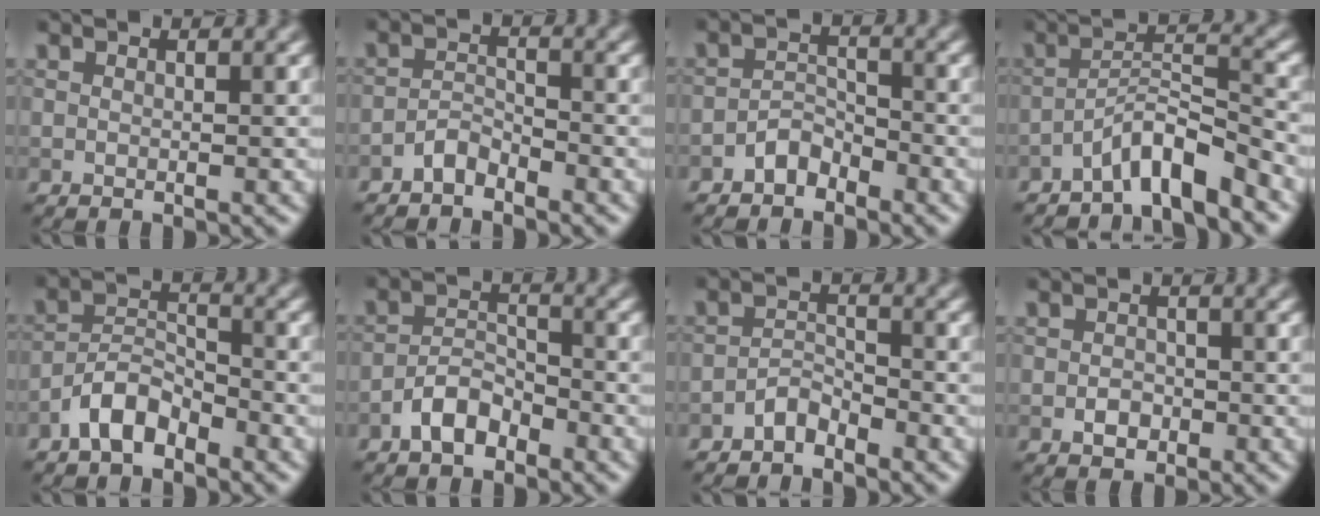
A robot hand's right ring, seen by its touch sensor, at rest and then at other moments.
{"total": 1.8, "force": [-1.6, 0.6, 0.6], "torque": [-0.010, 0.009, -0.035]}
{"total": 2.2, "force": [-1.7, 1.1, 0.8], "torque": [-0.010, 0.011, -0.035]}
{"total": 4.8, "force": [-3.7, 0.7, 3.1], "torque": [-0.048, 0.012, -0.072]}
{"total": 3.8, "force": [-2.8, 1.6, 2.0], "torque": [-0.036, 0.012, -0.060]}
{"total": 3.2, "force": [-2.2, 1.5, 1.7], "torque": [-0.028, 0.011, -0.047]}
{"total": 2.0, "force": [-1.8, 0.6, 0.7], "torque": [-0.011, 0.009, -0.037]}
{"total": 1.6, "force": [-0.7, 1.2, 0.9], "torque": [-0.012, 0.001, -0.014]}